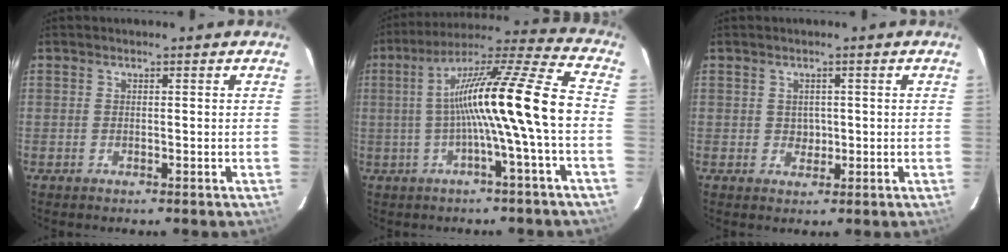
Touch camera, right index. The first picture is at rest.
{"total": 16.2, "force": [-2.3, -1.4, 16.0], "torque": [-0.265, 0.016, -0.039]}
{"total": 1.9, "force": [0.2, 1.8, 0.6], "torque": [-0.006, 0.004, 0.007]}